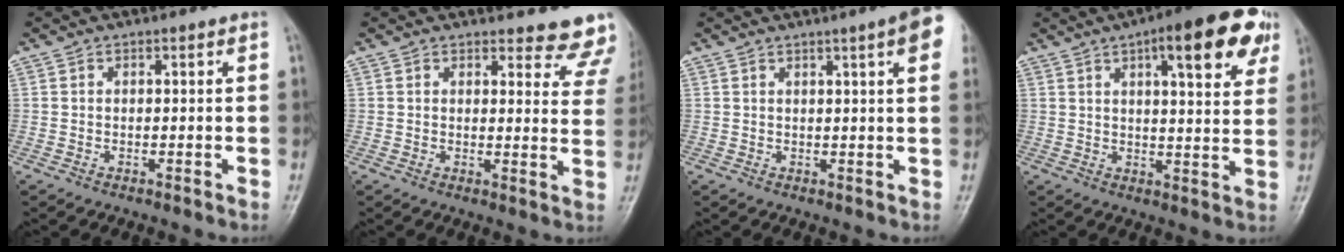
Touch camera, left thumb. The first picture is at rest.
{"total": 10.3, "force": [9.8, 2.7, 1.4], "torque": [0.033, -0.076, 0.080]}
{"total": 8.2, "force": [3.9, 0.7, 7.2], "torque": [-0.080, 0.002, 0.040]}
{"total": 15.3, "force": [7.4, 4.6, 12.6], "torque": [-0.138, -0.011, 0.092]}